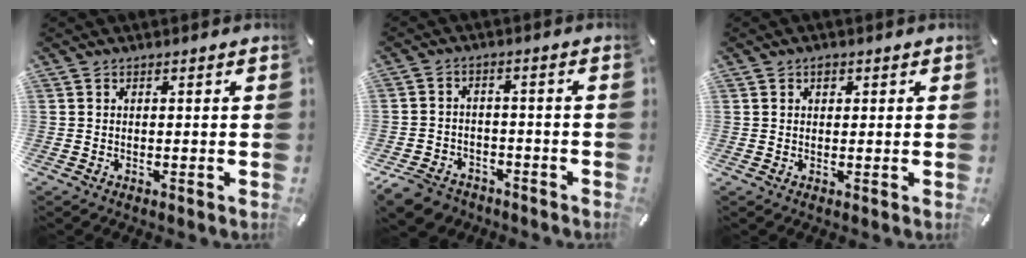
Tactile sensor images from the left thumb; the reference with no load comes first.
{"total": 6.5, "force": [-4.8, 4.0, 1.8], "torque": [-0.045, 0.024, -0.093]}
{"total": 1.4, "force": [0.5, 1.2, 0.6], "torque": [-0.006, 0.001, 0.008]}